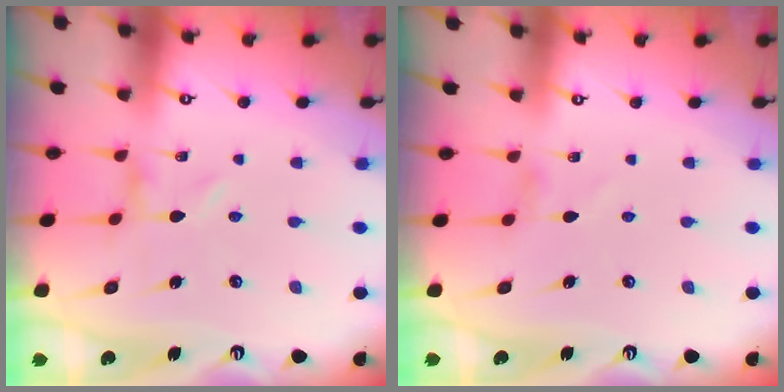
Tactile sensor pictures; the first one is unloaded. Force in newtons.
{"total": 0.0}